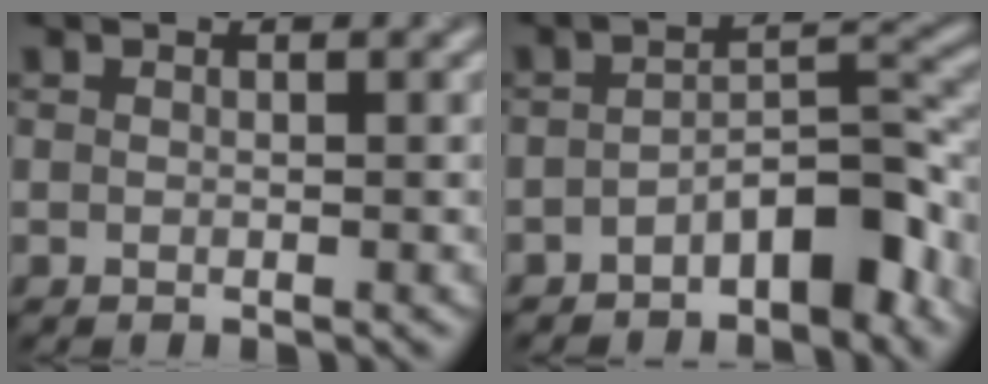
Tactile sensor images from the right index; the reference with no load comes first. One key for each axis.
{"total": 5.0, "fx": -3.2, "fy": 1.9, "fz": 3.3, "tx": -0.043, "ty": 0.016, "tz": -0.056}